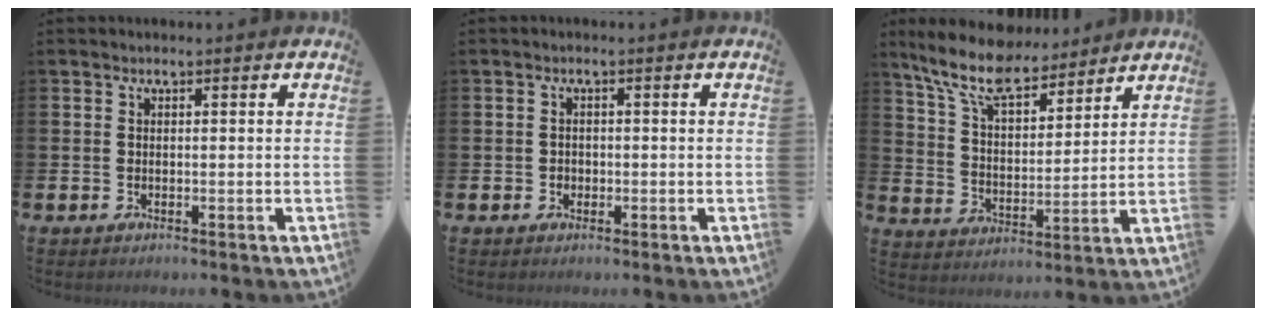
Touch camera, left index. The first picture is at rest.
{"total": 1.0, "force": [-0.1, 1.0, 0.2], "torque": [-0.004, 0.007, -0.004]}
{"total": 9.8, "force": [8.6, 2.7, 3.9], "torque": [-0.105, -0.041, 0.154]}